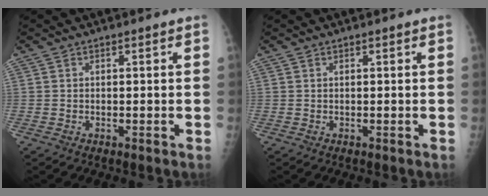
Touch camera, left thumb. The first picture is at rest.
{"total": 0.0}